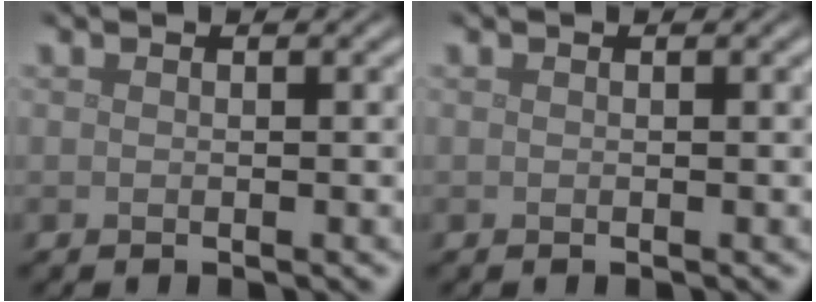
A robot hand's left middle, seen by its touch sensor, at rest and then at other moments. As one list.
[{"total": 0.0}]